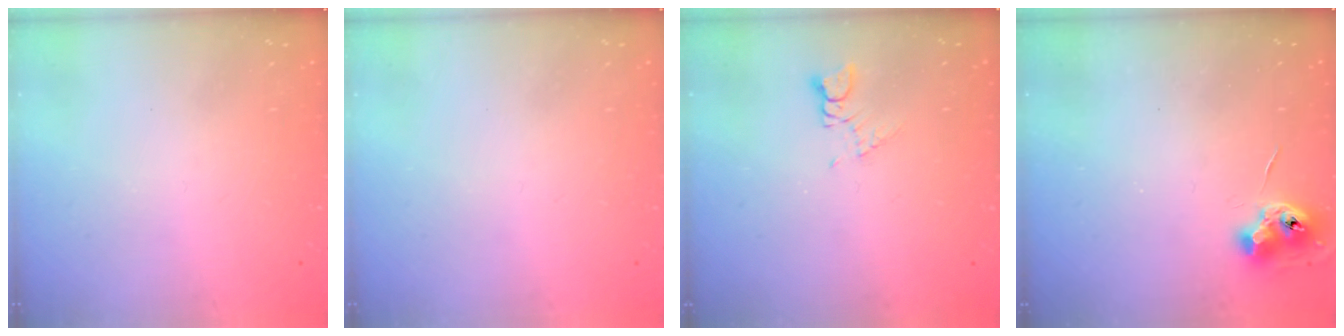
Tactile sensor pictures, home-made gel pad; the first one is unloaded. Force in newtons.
{"total": 0.0}
{"total": 1.3, "press": 1.3, "slide": 0.2}
{"total": 7.8, "press": 7.8, "slide": 0.4}